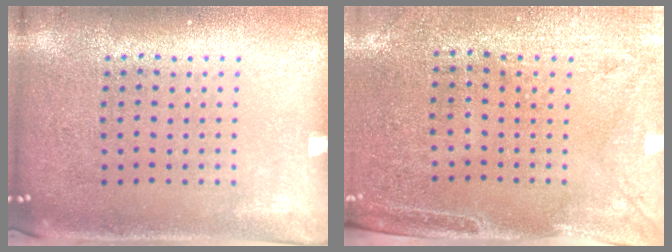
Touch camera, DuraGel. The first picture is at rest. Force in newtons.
{"total": 2.9, "press": 2.4, "slide": 1.5}